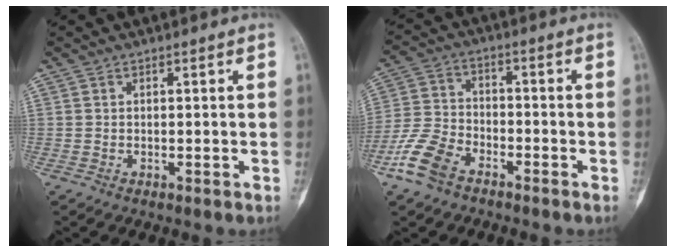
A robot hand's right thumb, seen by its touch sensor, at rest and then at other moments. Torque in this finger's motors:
{"motor_torque": [0.19, 0.35, -0.08, -0.12, 0.07]}